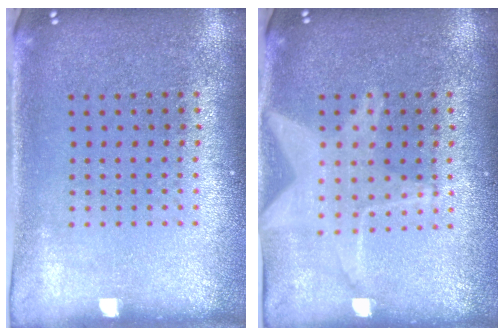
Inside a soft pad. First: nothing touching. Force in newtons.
{"total": 1.6, "press": 1.6, "slide": 0.2}